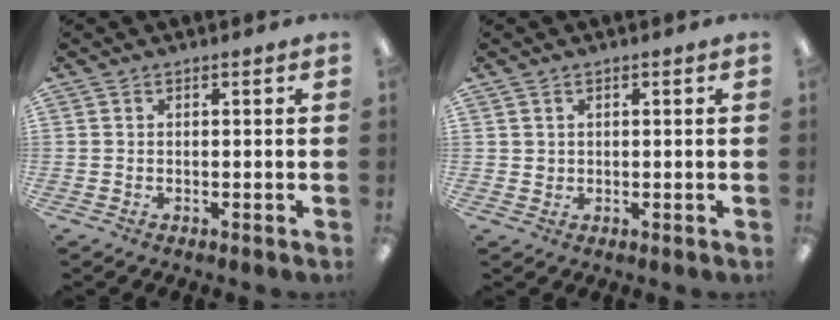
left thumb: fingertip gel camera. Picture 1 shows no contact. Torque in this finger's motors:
{"motor_torque": [-0.12, 0.05, 0.19, -0.20, 0.00]}